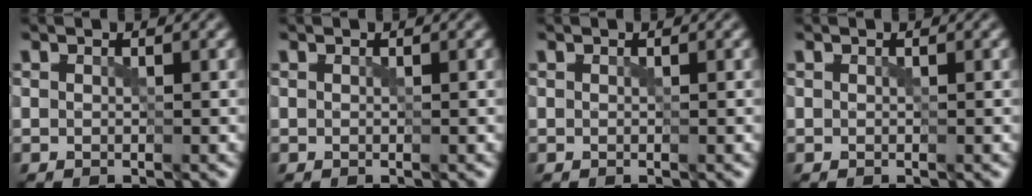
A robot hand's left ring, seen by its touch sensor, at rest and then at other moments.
{"total": 0.0}
{"total": 0.0}
{"total": 0.0}